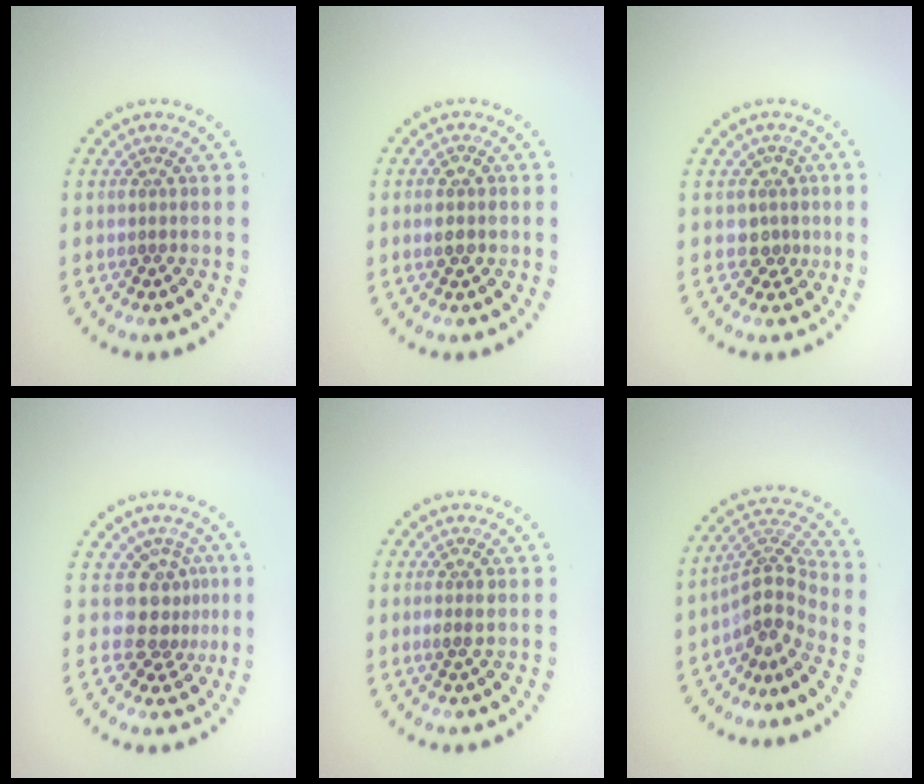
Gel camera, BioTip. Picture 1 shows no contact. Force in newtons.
{"total": 1.8, "press": 1.8, "slide": 0.1}
{"total": 2.2, "press": 1.7, "slide": 1.4}
{"total": 3.4, "press": 2.5, "slide": 2.3}
{"total": 1.4, "press": 1.4, "slide": 0.4}
{"total": 3.7, "press": 2.6, "slide": 2.6}